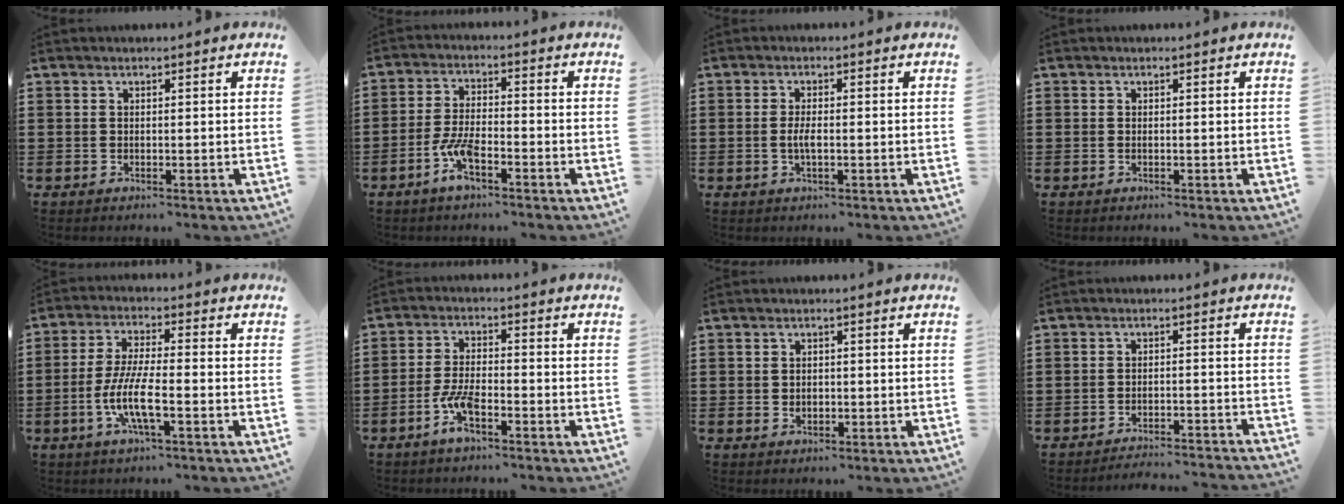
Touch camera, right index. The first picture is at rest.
{"total": 5.8, "force": [-3.2, 1.4, 4.7], "torque": [-0.120, -0.012, -0.065]}
{"total": 2.5, "force": [-0.4, 0.7, 2.3], "torque": [-0.049, -0.002, -0.010]}
{"total": 0.0}
{"total": 8.0, "force": [-2.8, 1.5, 7.3], "torque": [-0.163, -0.016, -0.060]}
{"total": 5.5, "force": [-3.0, 1.4, 4.4], "torque": [-0.108, -0.008, -0.061]}
{"total": 1.1, "force": [0.0, 0.9, 0.7], "torque": [-0.015, 0.006, -0.001]}
{"total": 2.9, "force": [-2.9, -0.3, 0.1], "torque": [-0.006, -0.002, -0.061]}